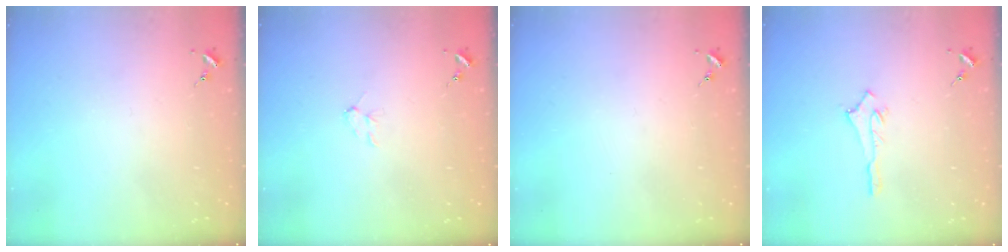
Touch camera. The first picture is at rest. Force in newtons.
{"total": 4.5, "press": 4.5, "slide": 0.6}
{"total": 0.0}
{"total": 2.6, "press": 2.5, "slide": 0.4}